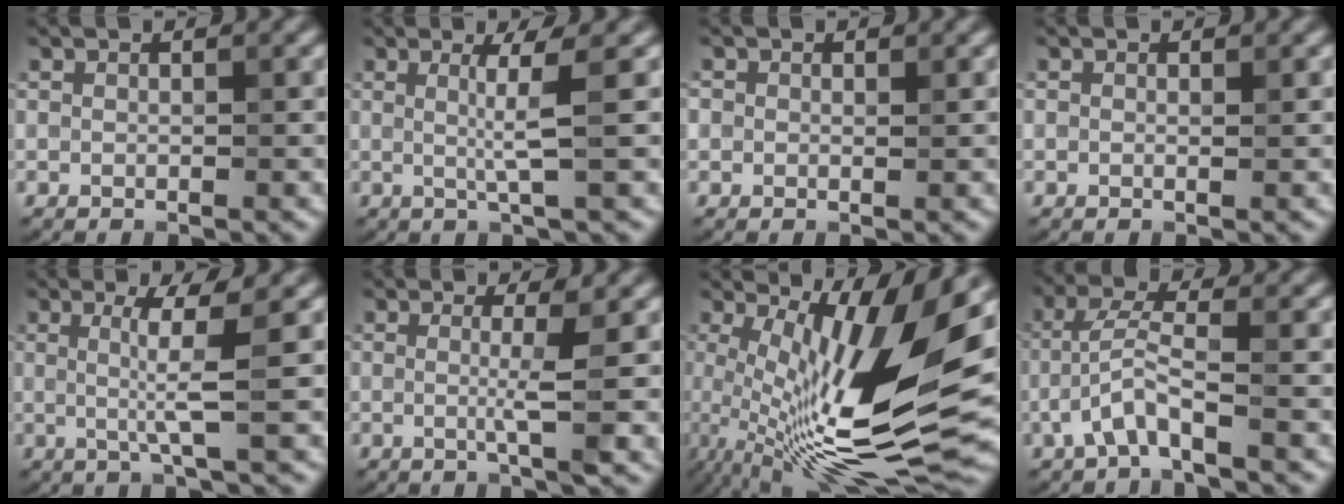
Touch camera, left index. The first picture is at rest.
{"total": 3.1, "force": [0.5, 0.3, 3.0], "torque": [-0.056, -0.002, 0.006]}
{"total": 0.9, "force": [0.3, 0.8, 0.3], "torque": [0.001, -0.003, 0.001]}
{"total": 0.0}
{"total": 3.9, "force": [0.5, 0.3, 3.9], "torque": [-0.070, -0.004, 0.007]}
{"total": 3.4, "force": [0.1, 0.5, 3.3], "torque": [-0.053, -0.007, -0.006]}
{"total": 14.1, "force": [1.5, 4.0, 13.5], "torque": [-0.233, -0.006, 0.036]}
{"total": 3.4, "force": [-1.6, 0.6, 2.9], "torque": [-0.066, 0.011, -0.040]}